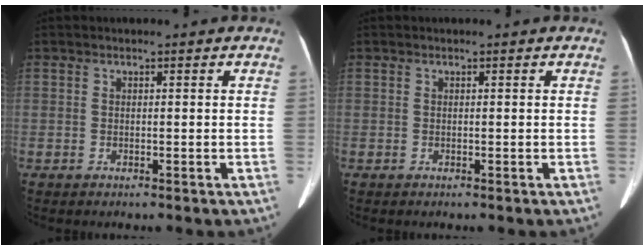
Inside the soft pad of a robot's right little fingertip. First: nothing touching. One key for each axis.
{"total": 0.0}